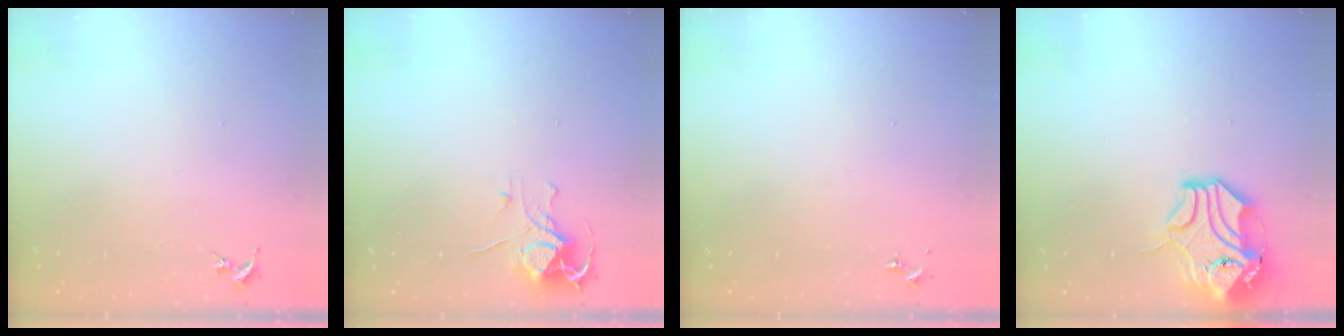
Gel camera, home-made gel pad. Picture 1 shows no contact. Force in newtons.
{"total": 8.0, "press": 8.0, "slide": 0.6}
{"total": 0.0}
{"total": 13.7, "press": 13.5, "slide": 1.8}